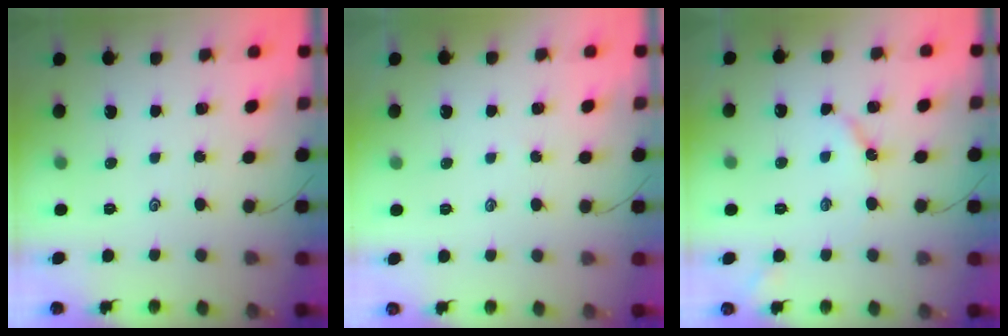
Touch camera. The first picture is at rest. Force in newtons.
{"total": 1.9, "press": 1.8, "slide": 0.4}
{"total": 3.3, "press": 3.3, "slide": 0.3}